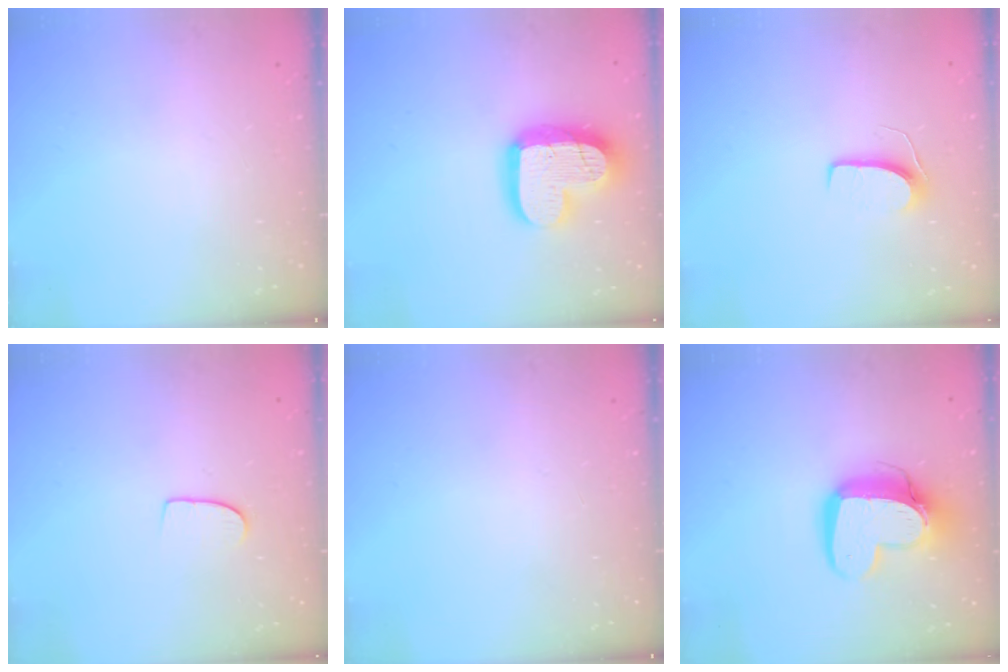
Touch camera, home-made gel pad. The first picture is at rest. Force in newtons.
{"total": 19.2, "press": 19.1, "slide": 1.8}
{"total": 6.5, "press": 6.5, "slide": 0.4}
{"total": 6.5, "press": 6.5, "slide": 0.5}
{"total": 0.0}
{"total": 14.7, "press": 14.6, "slide": 1.4}